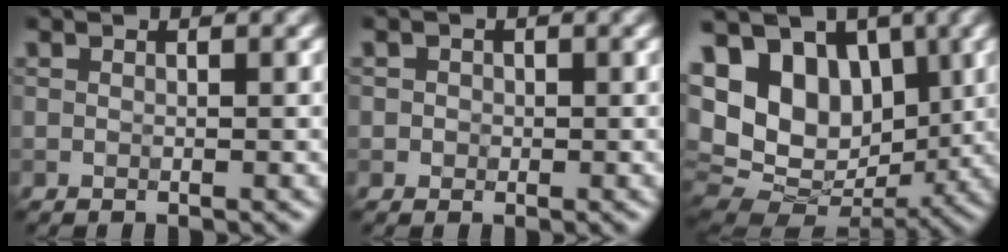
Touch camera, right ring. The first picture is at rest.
{"total": 0.9, "force": [0.1, 0.9, 0.2], "torque": [0.007, -0.003, -0.003]}
{"total": 13.1, "force": [4.0, 9.0, 8.6], "torque": [-0.156, 0.022, 0.067]}